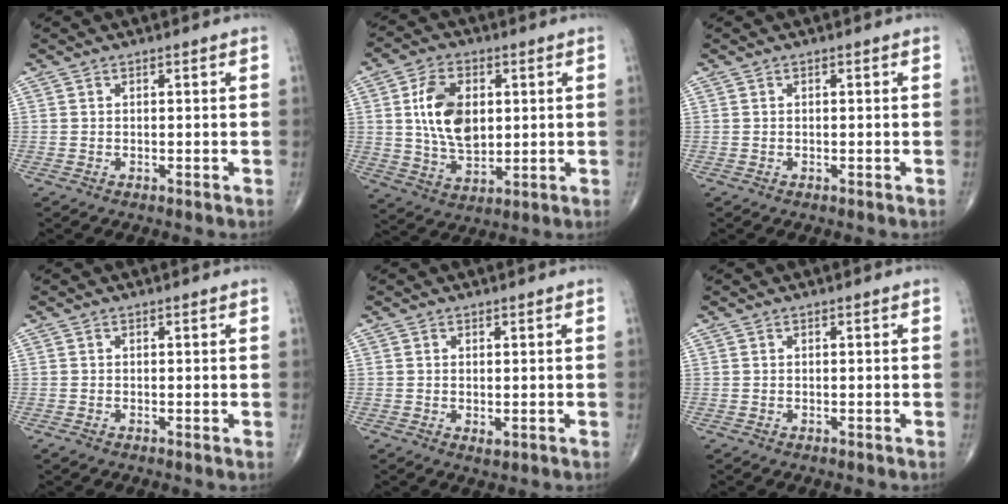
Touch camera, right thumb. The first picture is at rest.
{"total": 12.4, "force": [2.2, 7.6, 9.6], "torque": [-0.158, -0.010, 0.044]}
{"total": 0.0}
{"total": 1.0, "force": [-0.3, 0.4, 0.8], "torque": [-0.016, -0.005, -0.010]}
{"total": 1.3, "force": [-0.1, 0.7, 1.1], "torque": [-0.018, -0.005, 0.000]}
{"total": 0.0}